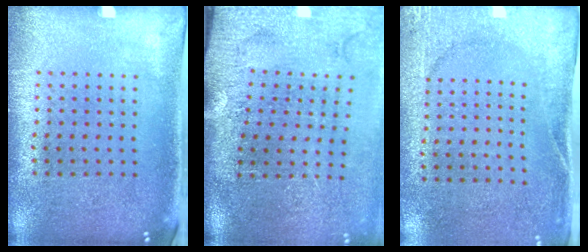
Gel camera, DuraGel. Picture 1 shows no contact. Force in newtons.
{"total": 4.5, "press": 3.5, "slide": 2.9}
{"total": 2.7, "press": 2.3, "slide": 1.3}